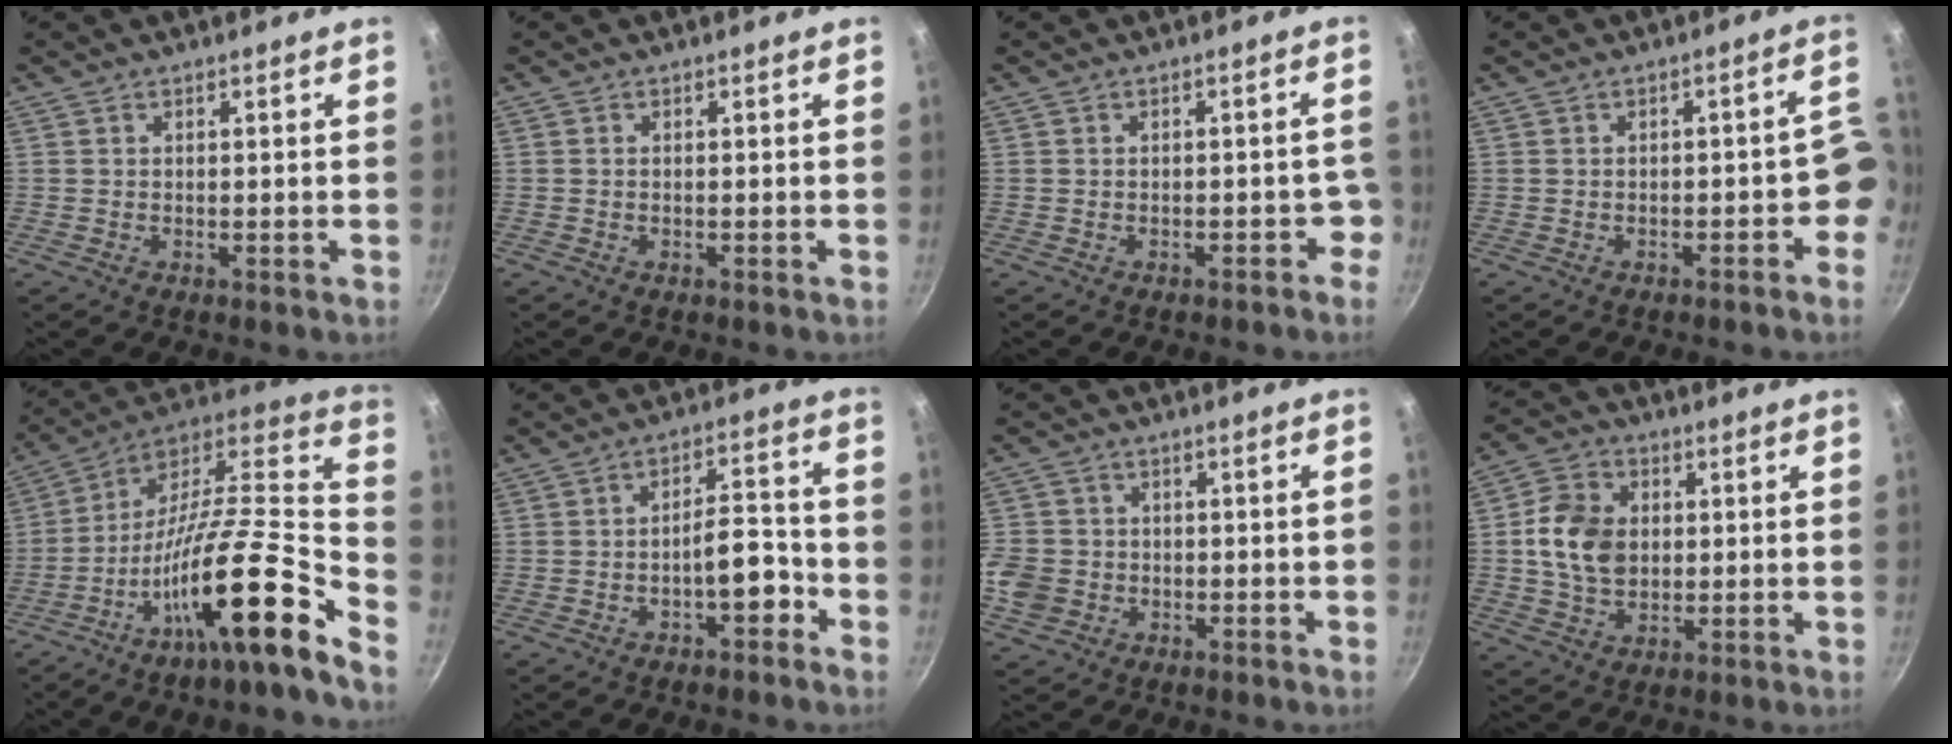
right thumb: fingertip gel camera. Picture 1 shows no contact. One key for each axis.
{"total": 0.0}
{"total": 3.1, "fx": -1.9, "fy": 1.9, "fz": 1.7, "tx": 0.023, "ty": 0.041, "tz": -0.011}
{"total": 5.3, "fx": -2.2, "fy": 2.7, "fz": 4.1, "tx": 0.000, "ty": 0.046, "tz": -0.022}
{"total": 25.5, "fx": -13.8, "fy": 4.5, "fz": 20.9, "tx": -0.275, "ty": 0.067, "tz": -0.255}
{"total": 7.1, "fx": -3.5, "fy": 2.9, "fz": 5.4, "tx": -0.060, "ty": 0.050, "tz": -0.047}
{"total": 9.1, "fx": -2.8, "fy": 7.8, "fz": 3.7, "tx": -0.085, "ty": 0.039, "tz": -0.051}
{"total": 10.9, "fx": 0.8, "fy": 8.2, "fz": 7.2, "tx": -0.111, "ty": 0.011, "tz": 0.009}